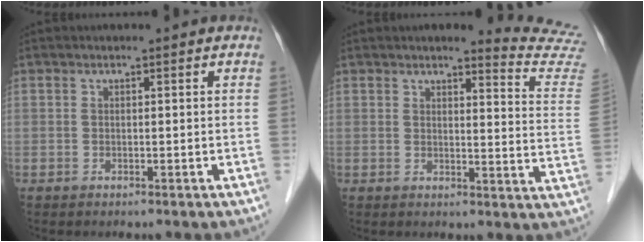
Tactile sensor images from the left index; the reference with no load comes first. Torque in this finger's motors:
{"motor_torque": [0.70, -1.12, 0.17, -0.01]}